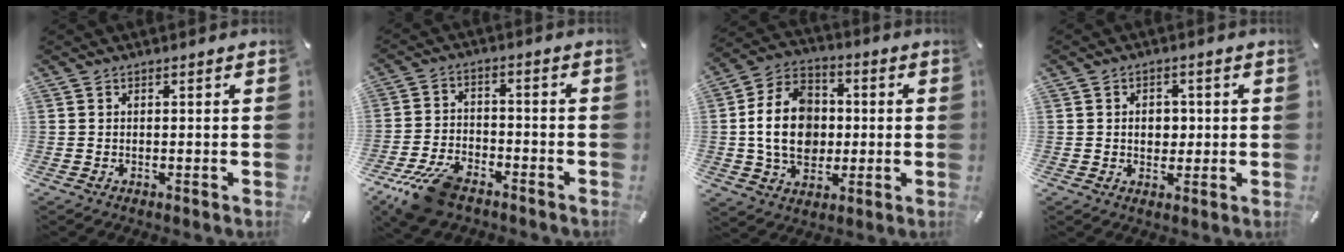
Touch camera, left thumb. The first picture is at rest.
{"total": 11.7, "force": [-8.0, 5.4, 6.6], "torque": [-0.134, 0.037, -0.150]}
{"total": 14.6, "force": [-0.5, 11.4, 9.1], "torque": [-0.195, 0.014, -0.012]}
{"total": 4.5, "force": [0.1, 3.5, 2.7], "torque": [-0.032, -0.003, -0.005]}